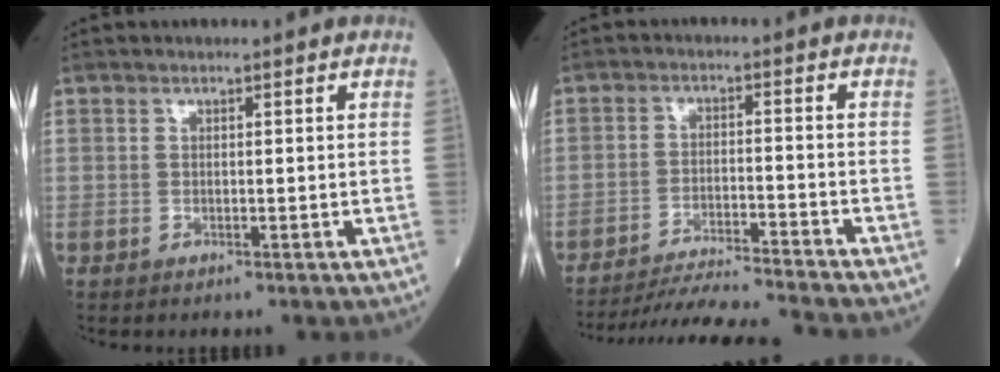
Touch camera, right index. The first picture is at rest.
{"total": 13.1, "force": [-12.4, -1.9, 4.0], "torque": [-0.049, -0.023, -0.197]}